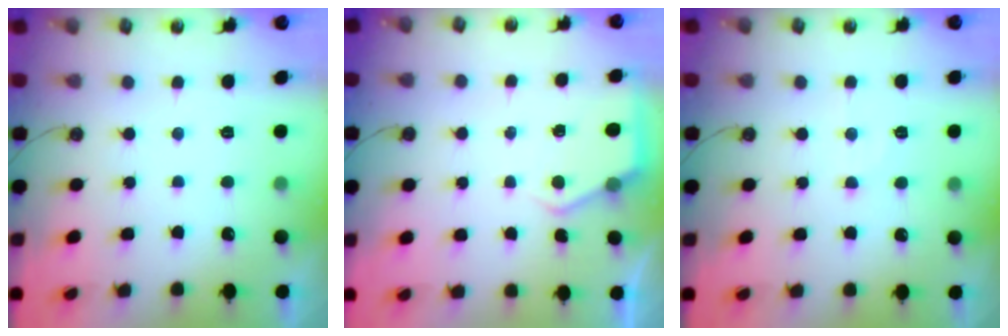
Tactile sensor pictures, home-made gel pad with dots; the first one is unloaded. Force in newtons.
{"total": 3.3, "press": 3.3, "slide": 0.5}
{"total": 6.0, "press": 6.0, "slide": 0.7}